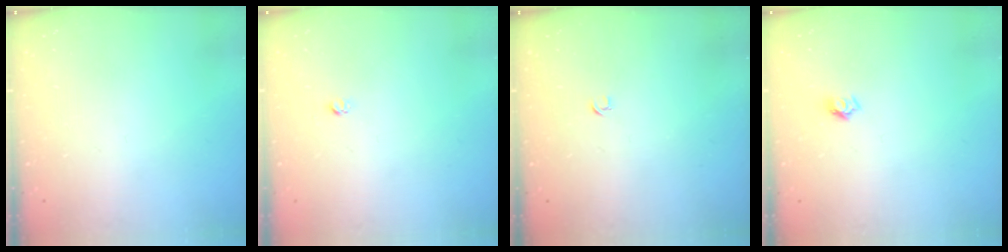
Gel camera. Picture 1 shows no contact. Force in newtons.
{"total": 2.7, "press": 2.7, "slide": 0.3}
{"total": 2.7, "press": 2.6, "slide": 0.6}
{"total": 5.5, "press": 5.5, "slide": 0.5}